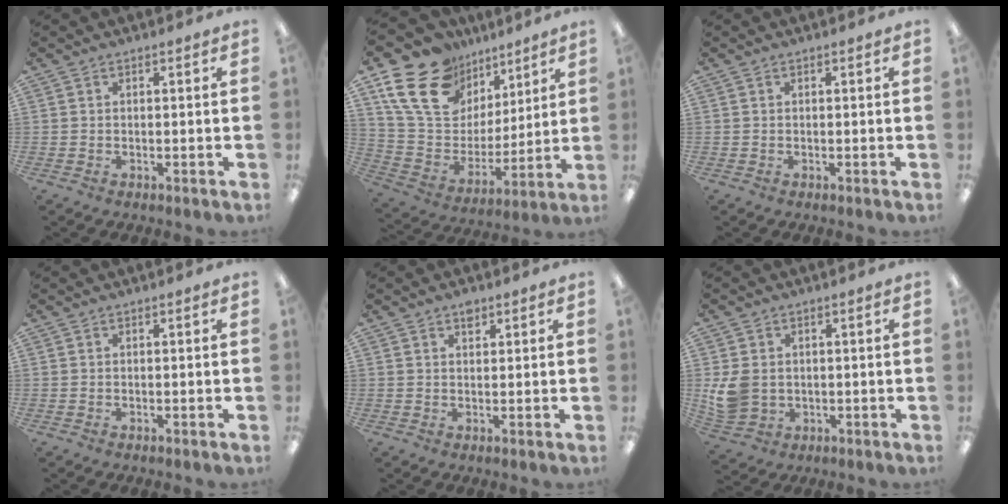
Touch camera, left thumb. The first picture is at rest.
{"total": 21.4, "force": [12.2, 14.5, 9.8], "torque": [-0.184, -0.049, 0.233]}
{"total": 0.0}
{"total": 0.0}
{"total": 2.2, "force": [1.6, 1.2, 1.0], "torque": [-0.007, -0.005, 0.025]}
{"total": 7.4, "force": [0.4, 6.2, 4.0], "torque": [-0.095, 0.008, 0.012]}